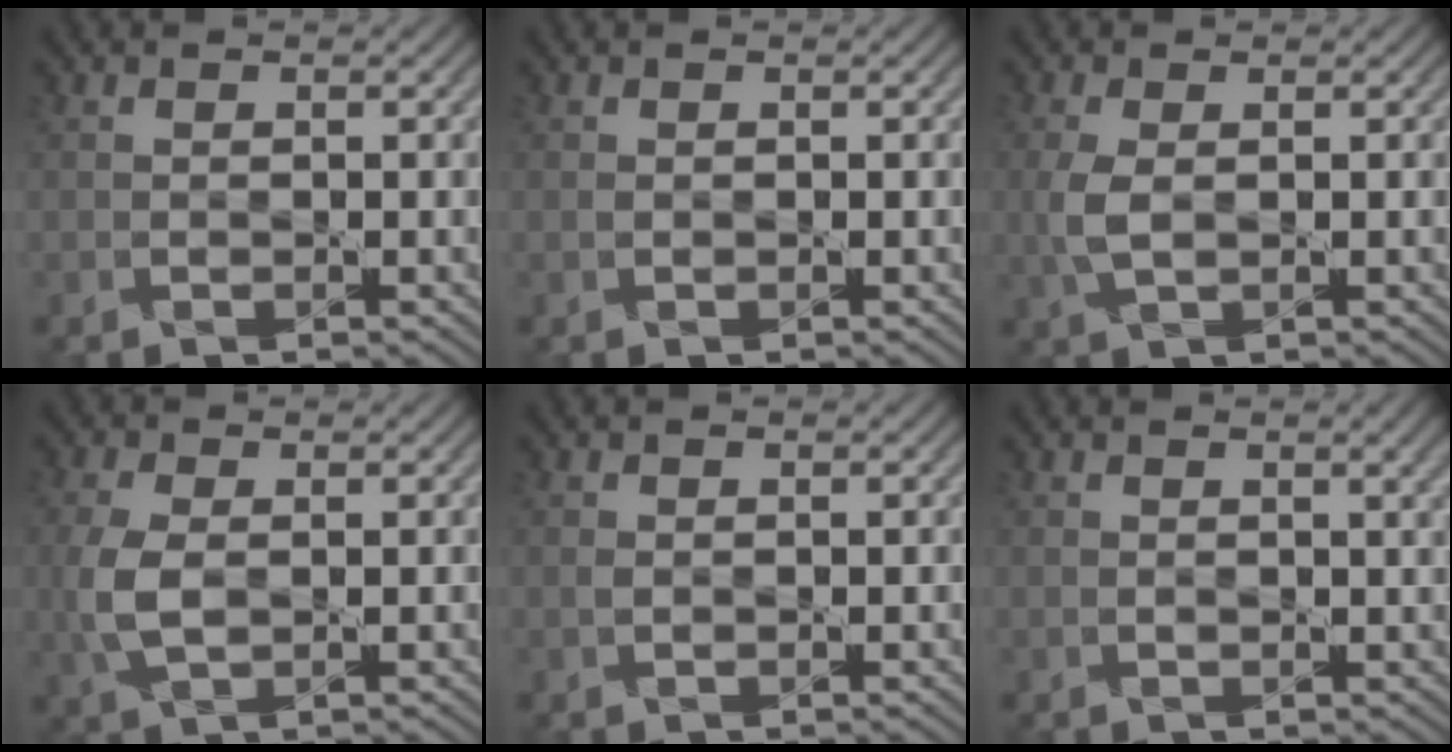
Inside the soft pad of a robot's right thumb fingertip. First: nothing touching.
{"total": 0.0}
{"total": 3.1, "force": [0.1, 1.5, 2.7], "torque": [-0.077, 0.002, 0.001]}
{"total": 4.6, "force": [-0.1, 2.6, 3.8], "torque": [-0.106, -0.001, -0.003]}
{"total": 0.5, "force": [0.1, 0.3, 0.4], "torque": [-0.011, 0.001, 0.002]}
{"total": 1.5, "force": [0.9, 0.1, 1.3], "torque": [-0.021, 0.004, 0.016]}